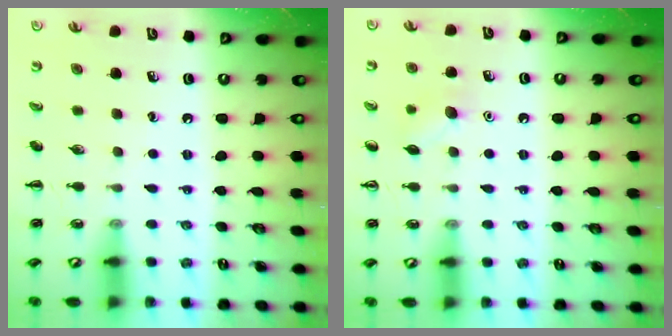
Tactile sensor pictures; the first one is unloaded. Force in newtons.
{"total": 6.1, "press": 5.9, "slide": 1.6}